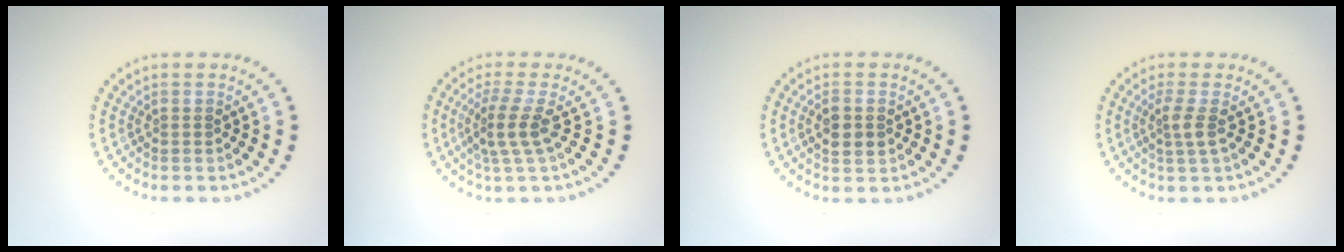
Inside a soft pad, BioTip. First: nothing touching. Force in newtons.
{"total": 2.9, "press": 2.0, "slide": 2.1}
{"total": 2.1, "press": 2.1, "slide": 0.2}
{"total": 1.9, "press": 1.4, "slide": 1.2}